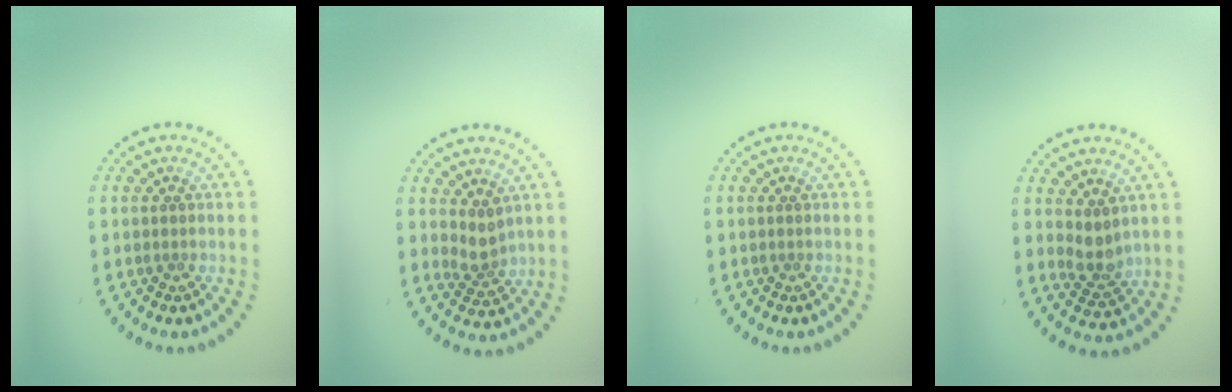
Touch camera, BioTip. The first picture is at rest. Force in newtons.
{"total": 1.9, "press": 1.5, "slide": 1.2}
{"total": 0.0}
{"total": 2.1, "press": 1.8, "slide": 1.1}